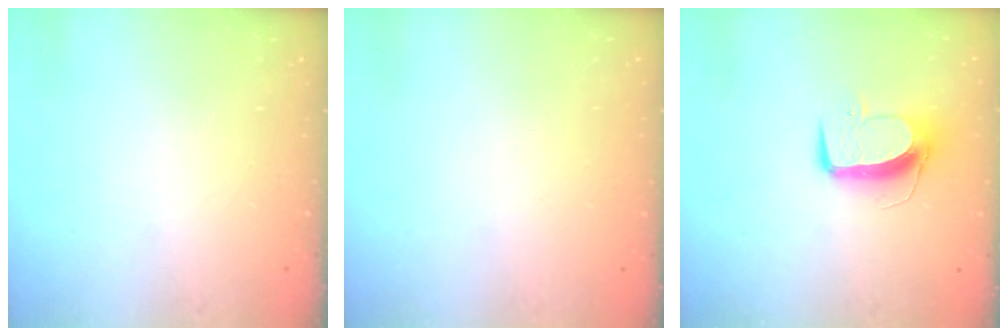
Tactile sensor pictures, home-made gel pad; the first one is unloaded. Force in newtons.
{"total": 0.0}
{"total": 9.9, "press": 9.8, "slide": 1.0}